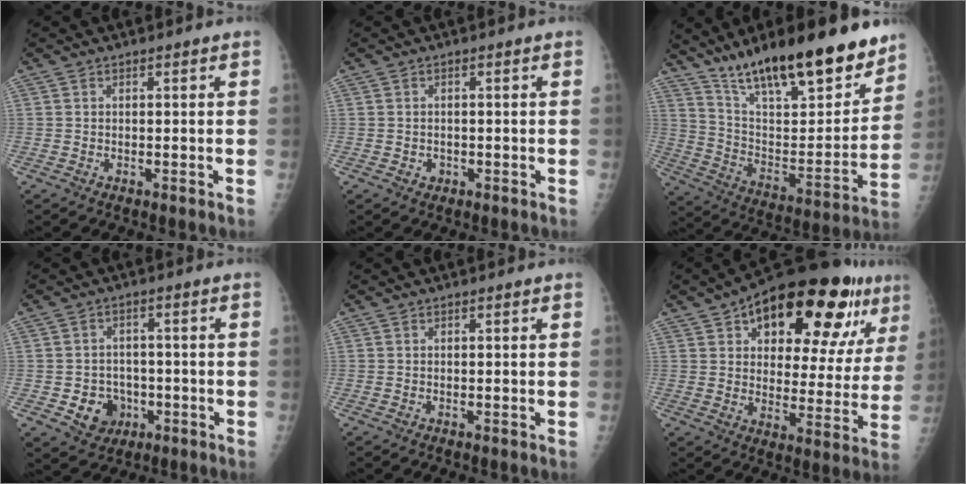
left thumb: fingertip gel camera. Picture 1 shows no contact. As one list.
[{"total": 1.2, "force": [-0.4, 1.1, 0.4], "torque": [-0.001, 0.003, -0.003]}, {"total": 26.5, "force": [19.2, 7.6, 16.6], "torque": [-0.226, -0.078, 0.318]}, {"total": 6.8, "force": [-2.1, 5.9, 2.7], "torque": [-0.013, 0.013, -0.026]}, {"total": 0.0}, {"total": 26.6, "force": [14.2, 11.2, 19.5], "torque": [-0.243, -0.011, 0.206]}]